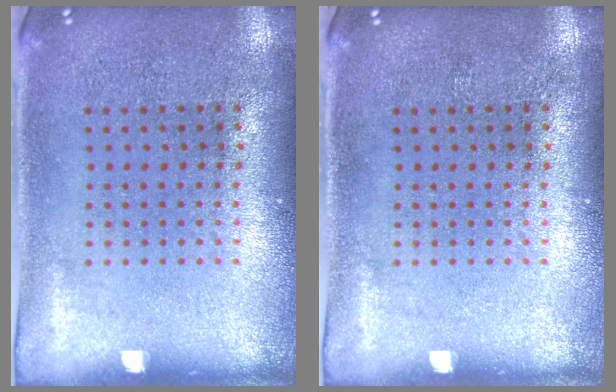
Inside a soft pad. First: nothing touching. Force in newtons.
{"total": 0.0}